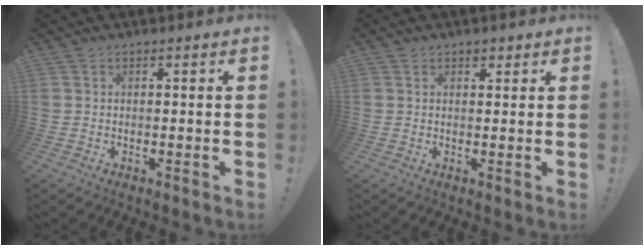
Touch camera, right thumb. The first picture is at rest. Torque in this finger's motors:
{"motor_torque": [0.01, 0.09, 0.14, -0.05, -0.02]}